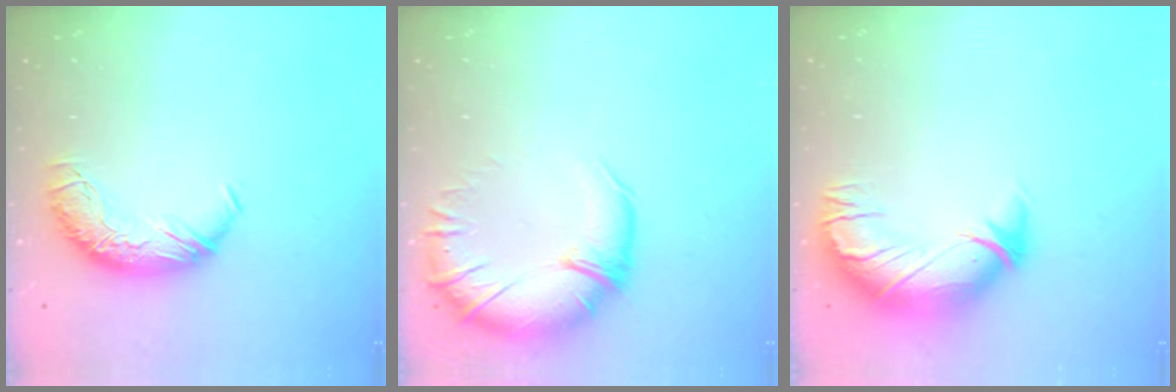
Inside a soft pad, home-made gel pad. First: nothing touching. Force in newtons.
{"total": 2.8, "press": 0.5, "slide": 2.8}
{"total": 2.9, "press": 0.4, "slide": 2.9}